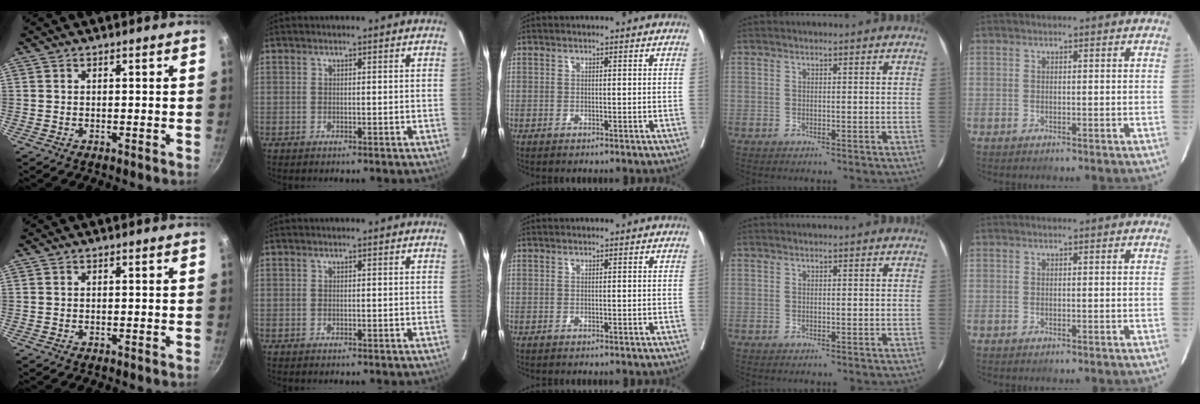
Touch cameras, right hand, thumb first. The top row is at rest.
{}